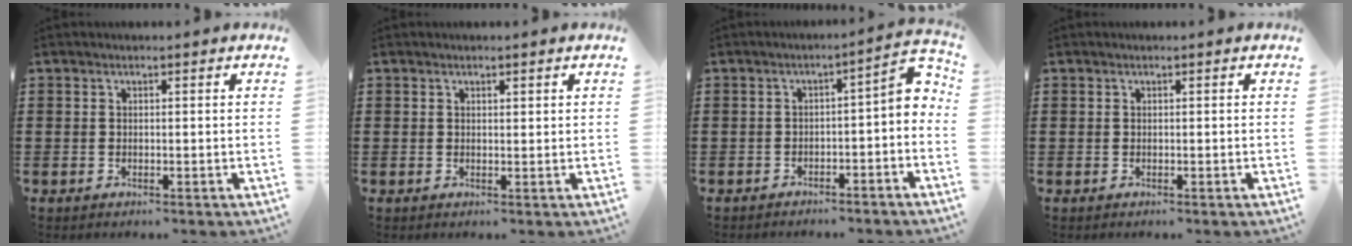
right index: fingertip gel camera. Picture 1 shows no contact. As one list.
[{"total": 0.7, "force": [0.5, 0.4, 0.4], "torque": [-0.007, 0.003, 0.008]}, {"total": 3.6, "force": [-2.0, 0.8, 2.9], "torque": [-0.049, -0.004, -0.047]}, {"total": 0.0}]